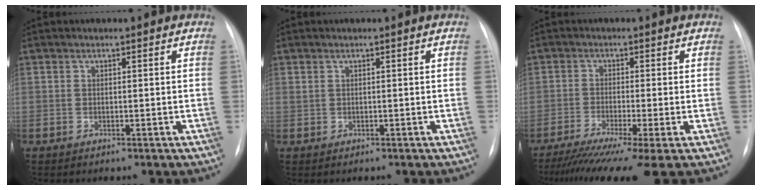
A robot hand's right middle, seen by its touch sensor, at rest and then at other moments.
{"total": 0.6, "force": [0.5, 0.1, 0.3], "torque": [-0.009, 0.005, 0.011]}
{"total": 11.3, "force": [-8.3, -0.7, 7.6], "torque": [-0.120, -0.034, -0.132]}